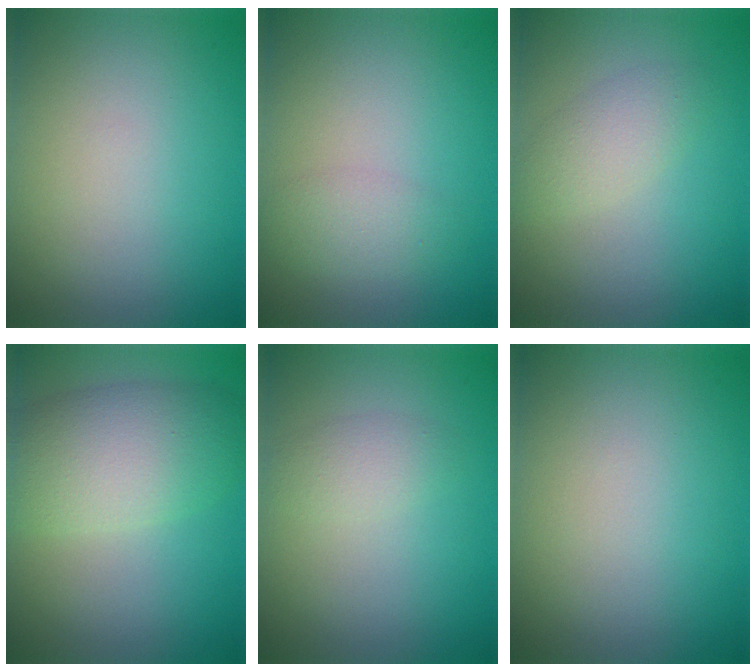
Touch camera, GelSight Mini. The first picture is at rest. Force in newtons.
{"total": 1.8, "press": 1.8, "slide": 0.1}
{"total": 2.4, "press": 2.4, "slide": 0.0}
{"total": 6.8, "press": 6.8, "slide": 0.2}
{"total": 1.8, "press": 1.8, "slide": 0.1}
{"total": 0.0}